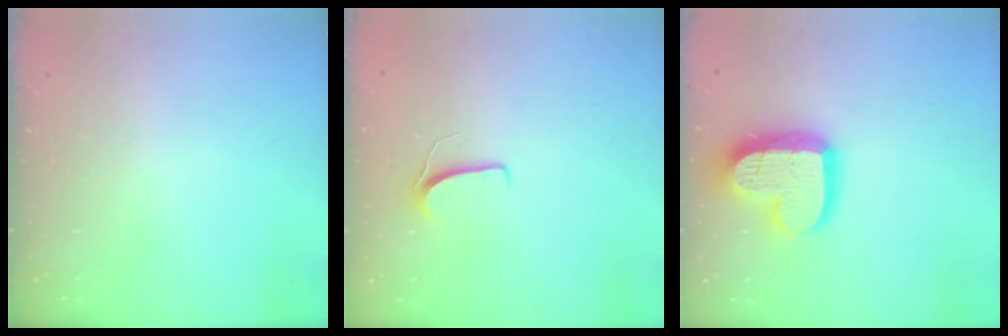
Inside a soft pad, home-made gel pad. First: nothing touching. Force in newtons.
{"total": 5.9, "press": 5.9, "slide": 0.4}
{"total": 16.9, "press": 16.9, "slide": 1.3}